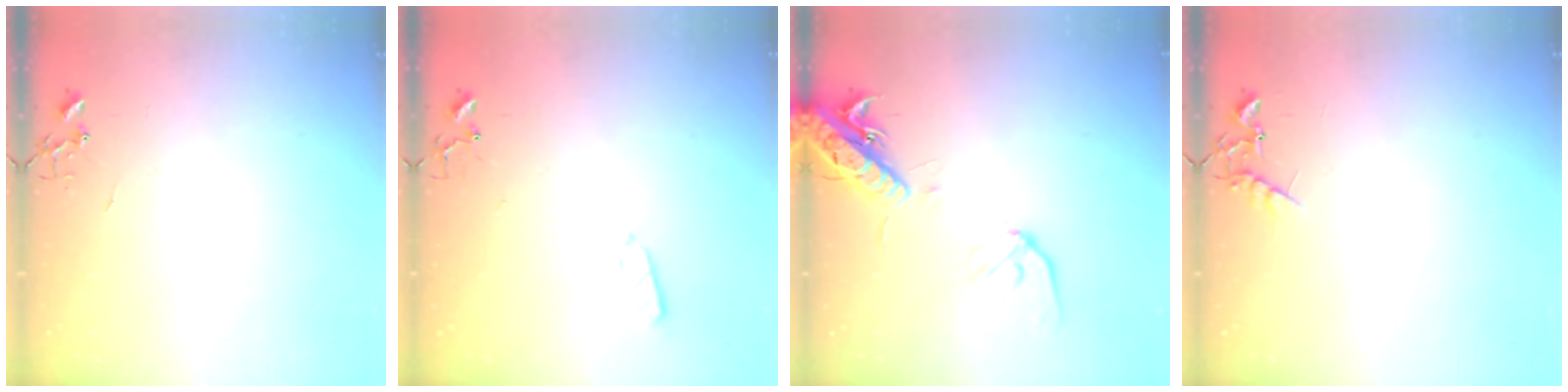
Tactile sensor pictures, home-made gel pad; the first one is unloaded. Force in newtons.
{"total": 2.9, "press": 2.8, "slide": 0.5}
{"total": 15.1, "press": 14.7, "slide": 3.3}
{"total": 6.8, "press": 6.8, "slide": 0.3}